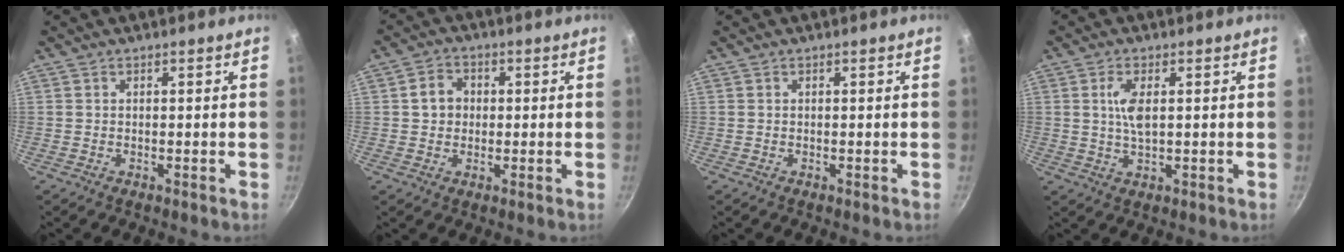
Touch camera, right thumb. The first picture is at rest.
{"total": 4.8, "force": [0.4, 4.2, 2.4], "torque": [-0.020, 0.010, 0.000]}
{"total": 0.0}
{"total": 4.8, "force": [0.9, 2.0, 4.2], "torque": [-0.083, -0.001, 0.018]}